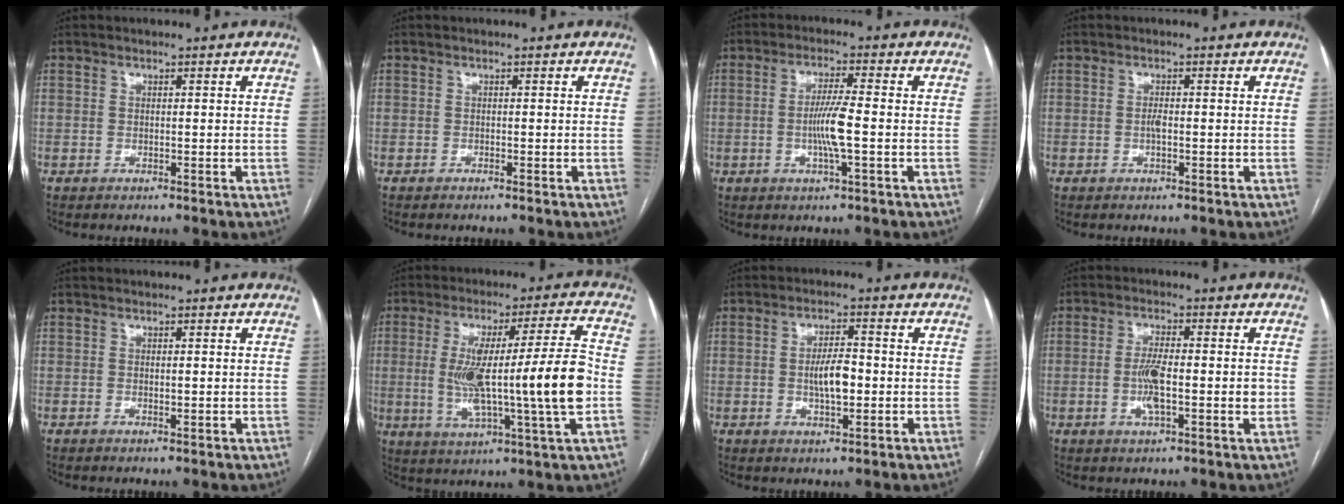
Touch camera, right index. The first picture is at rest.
{"total": 0.0}
{"total": 5.7, "force": [-1.0, 0.0, 5.6], "torque": [-0.112, -0.004, -0.020]}
{"total": 1.2, "force": [-0.3, 0.3, 1.2], "torque": [-0.023, 0.000, -0.005]}
{"total": 0.9, "force": [-0.1, 0.2, 0.9], "torque": [-0.017, -0.003, 0.001]}
{"total": 17.7, "force": [-1.4, 0.1, 17.6], "torque": [-0.309, 0.007, -0.023]}
{"total": 5.5, "force": [-0.6, 1.8, 5.2], "torque": [-0.097, 0.004, -0.009]}
{"total": 6.6, "force": [-0.9, 1.8, 6.3], "torque": [-0.121, 0.007, -0.015]}